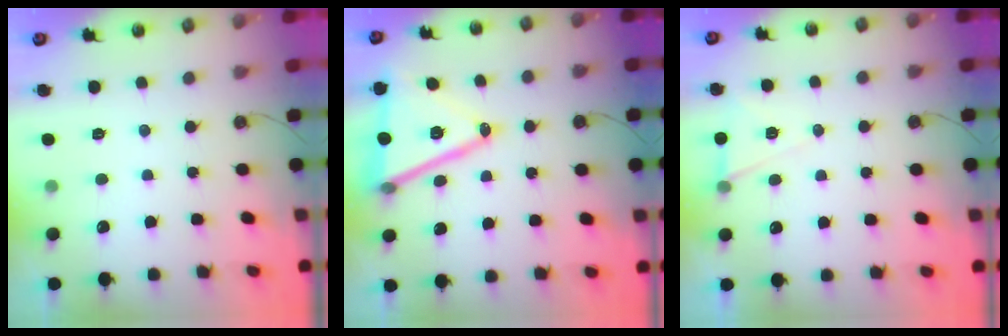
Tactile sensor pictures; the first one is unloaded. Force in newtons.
{"total": 18.1, "press": 17.7, "slide": 3.8}
{"total": 6.4, "press": 4.5, "slide": 4.5}